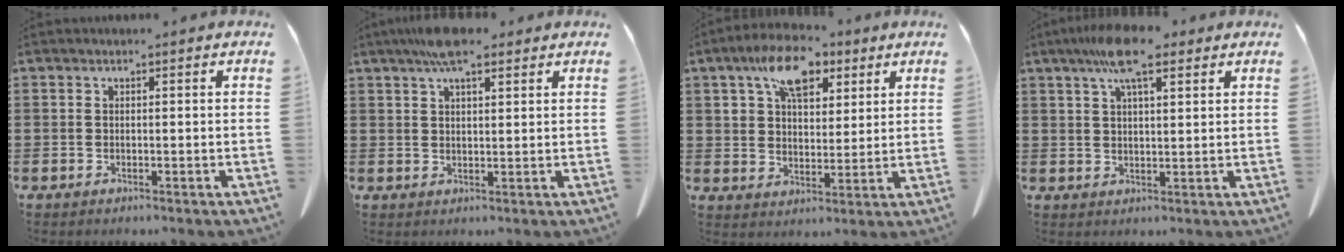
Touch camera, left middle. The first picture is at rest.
{"total": 6.2, "force": [4.3, 1.6, 4.1], "torque": [-0.082, 0.000, 0.075]}
{"total": 9.9, "force": [6.0, 5.1, 5.9], "torque": [-0.115, 0.000, 0.104]}
{"total": 8.5, "force": [5.5, 2.3, 6.1], "torque": [-0.131, 0.002, 0.097]}